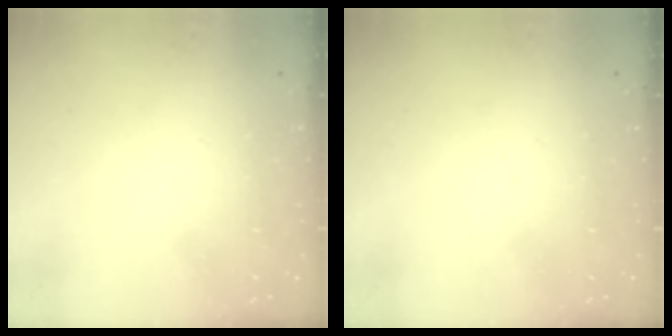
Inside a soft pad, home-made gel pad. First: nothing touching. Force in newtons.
{"total": 0.0}